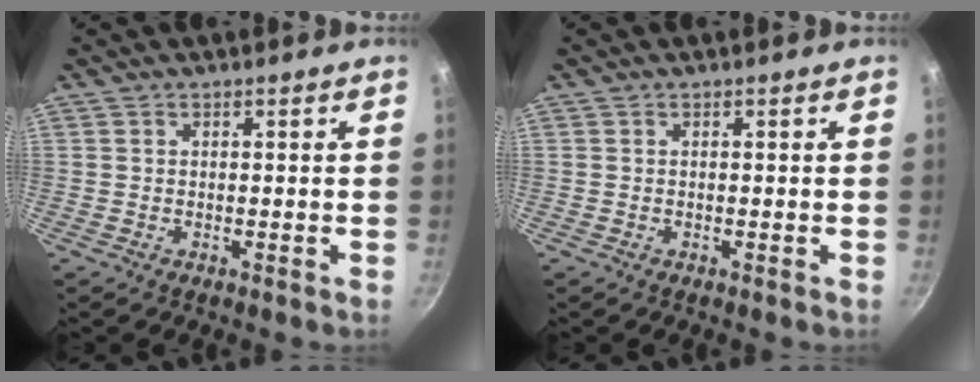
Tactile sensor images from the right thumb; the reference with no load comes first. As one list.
[{"total": 0.0}]